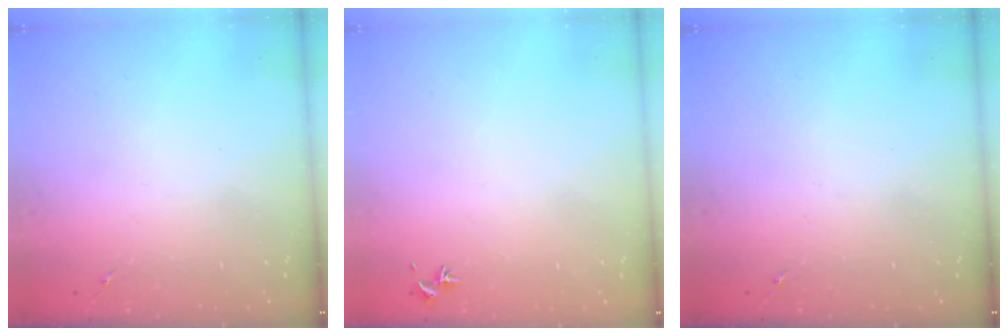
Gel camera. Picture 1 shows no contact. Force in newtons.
{"total": 0.7, "press": 0.5, "slide": 0.4}
{"total": 0.0}